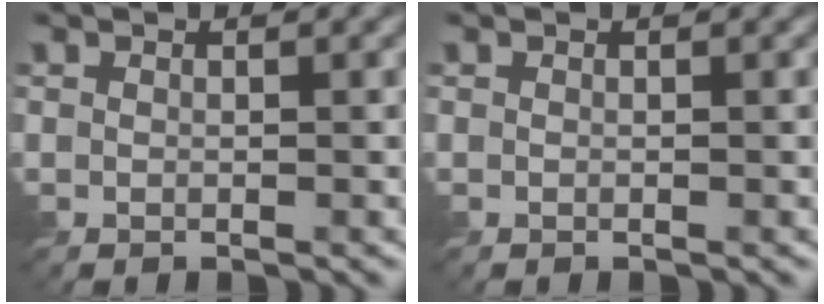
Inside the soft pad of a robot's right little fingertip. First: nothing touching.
{"total": 0.0}